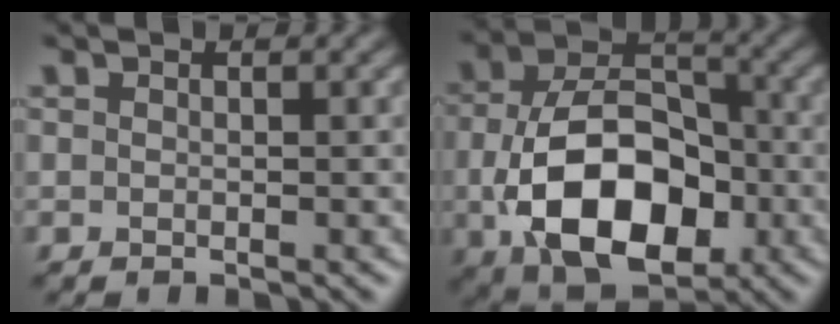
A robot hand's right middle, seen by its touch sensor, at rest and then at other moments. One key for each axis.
{"total": 12.2, "fx": -2.9, "fy": 7.6, "fz": 9.1, "tx": -0.172, "ty": -0.011, "tz": -0.051}